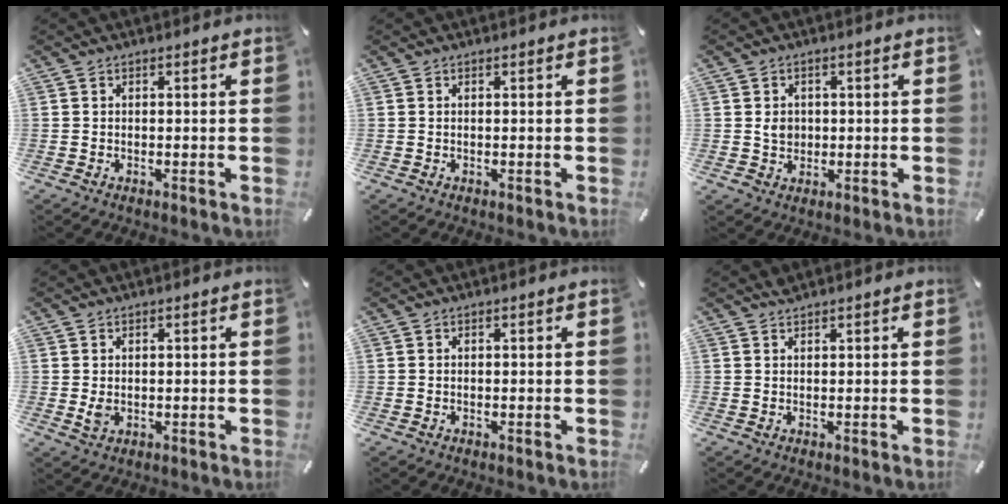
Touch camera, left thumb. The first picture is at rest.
{"total": 0.0}
{"total": 3.6, "force": [0.0, 3.4, 1.4], "torque": [-0.011, -0.001, -0.001]}
{"total": 2.1, "force": [0.1, 1.6, 1.3], "torque": [-0.016, -0.003, 0.002]}
{"total": 0.0}
{"total": 1.0, "force": [1.0, 0.3, 0.1], "torque": [-0.004, -0.004, 0.021]}